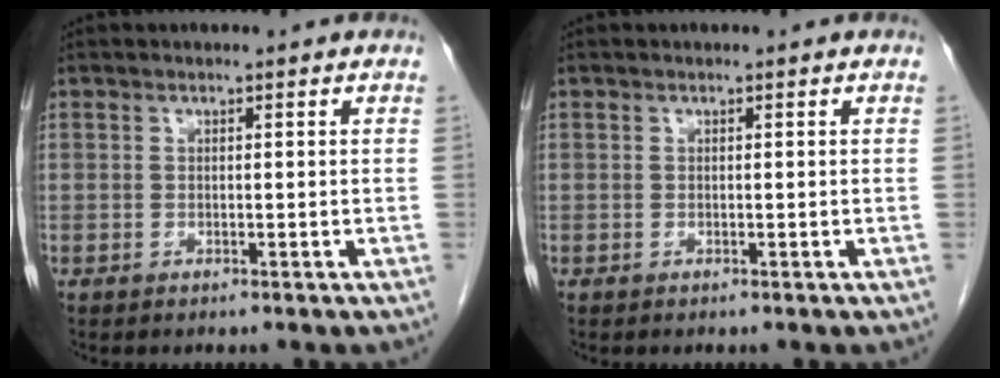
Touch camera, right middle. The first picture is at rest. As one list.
[{"total": 0.0}]